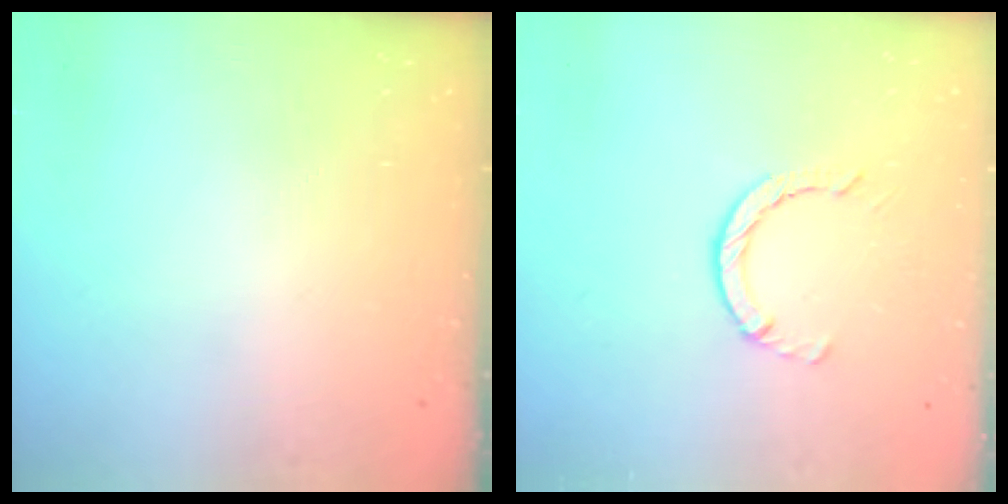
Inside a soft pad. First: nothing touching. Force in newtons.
{"total": 2.5, "press": 2.4, "slide": 0.4}